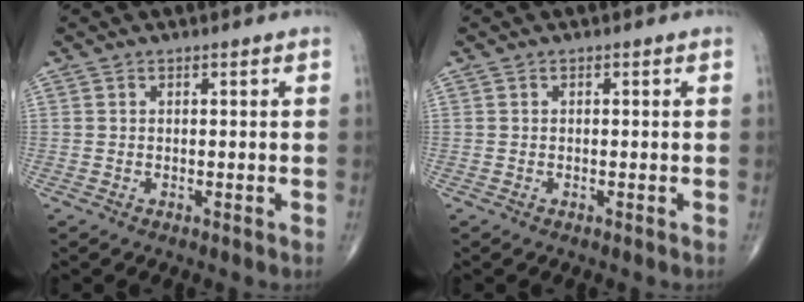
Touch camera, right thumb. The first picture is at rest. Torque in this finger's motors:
{"motor_torque": [0.27, -0.51, -0.05, 0.06, -0.01]}